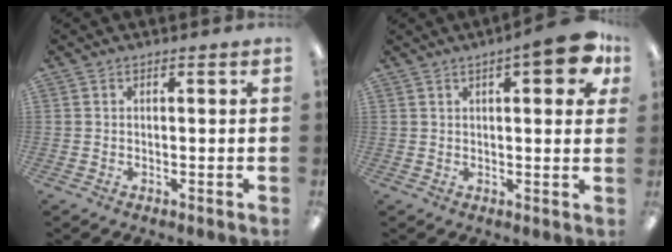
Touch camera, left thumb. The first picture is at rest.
{"total": 9.3, "force": [4.1, 2.9, 7.8], "torque": [-0.104, -0.008, 0.064]}